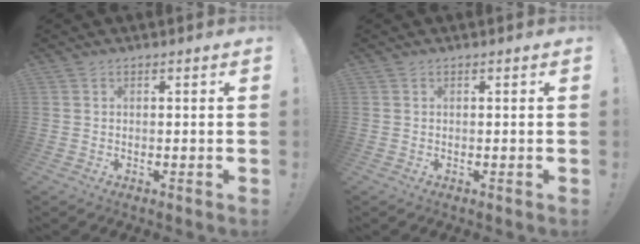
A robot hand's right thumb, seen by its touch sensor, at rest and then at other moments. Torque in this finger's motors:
{"motor_torque": [-0.01, 0.00, 0.00, 0.00, 0.00]}